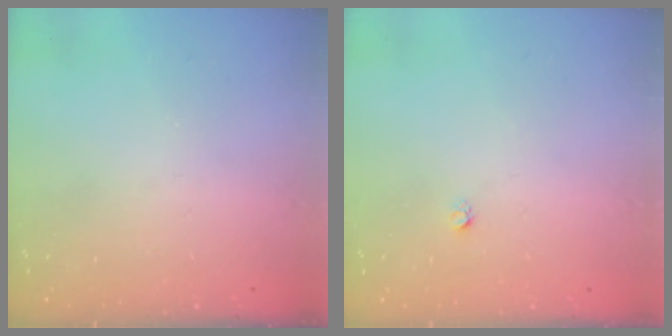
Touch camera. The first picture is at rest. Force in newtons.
{"total": 1.6, "press": 1.5, "slide": 0.1}